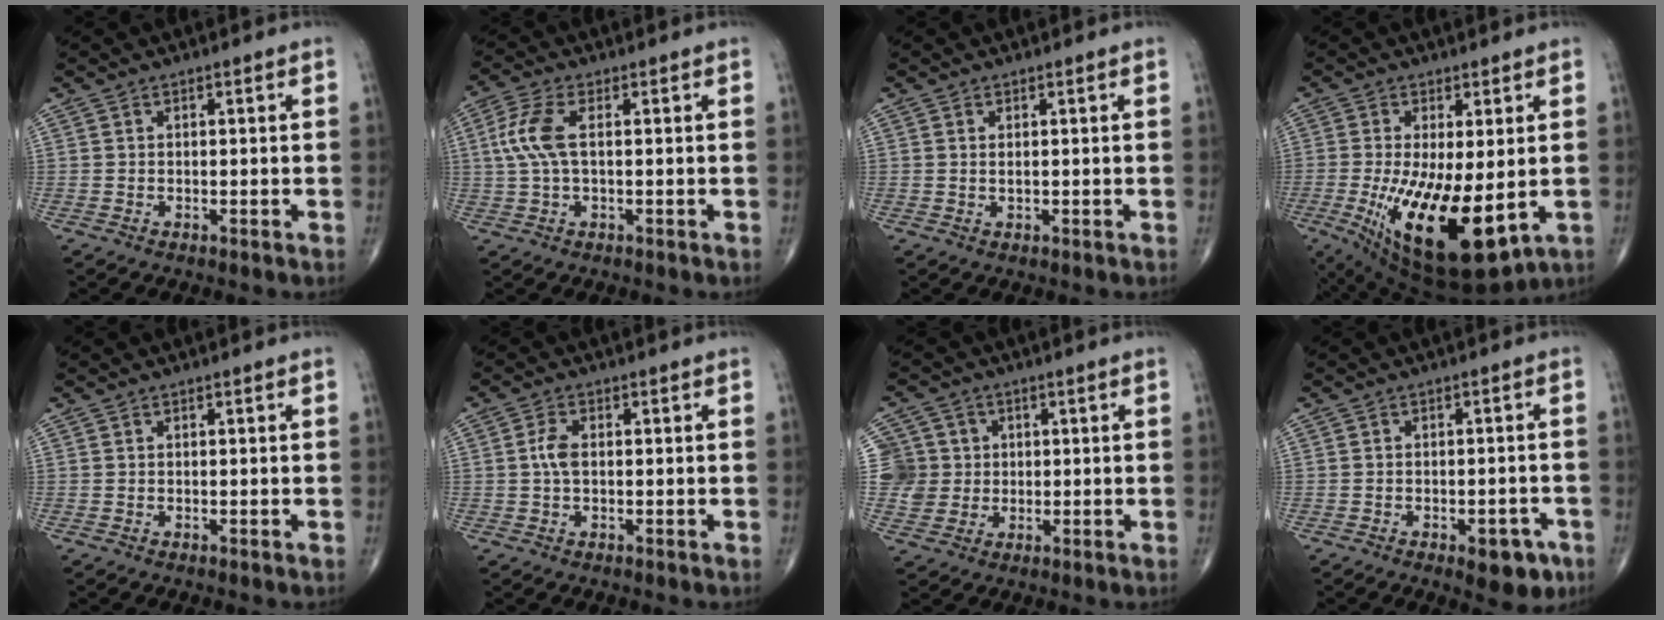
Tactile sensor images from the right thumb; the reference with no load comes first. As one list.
[{"total": 6.8, "force": [0.9, 2.8, 6.1], "torque": [-0.161, 0.015, 0.017]}, {"total": 0.7, "force": [0.2, 0.2, 0.6], "torque": [-0.012, -0.001, 0.005]}, {"total": 17.5, "force": [-3.5, 6.6, 15.9], "torque": [-0.284, -0.032, -0.033]}, {"total": 0.0}, {"total": 3.1, "force": [0.1, 1.7, 2.6], "torque": [-0.060, 0.004, -0.002]}, {"total": 8.1, "force": [1.3, 7.9, 1.2], "torque": [0.003, 0.011, 0.024]}, {"total": 6.3, "force": [-3.4, 3.0, 4.4], "torque": [-0.034, 0.016, -0.037]}]